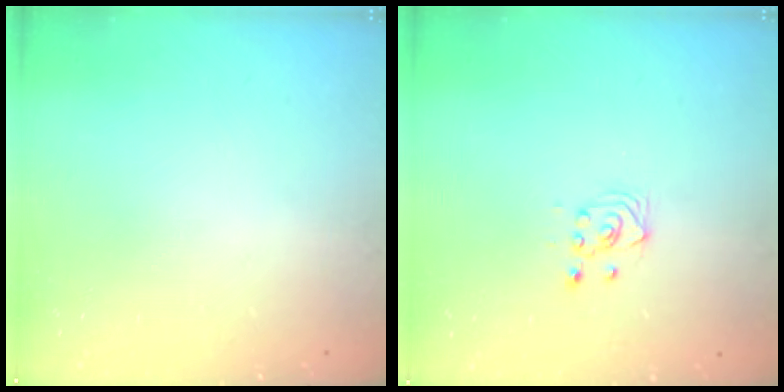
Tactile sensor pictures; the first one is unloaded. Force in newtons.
{"total": 3.5, "press": 3.2, "slide": 1.5}